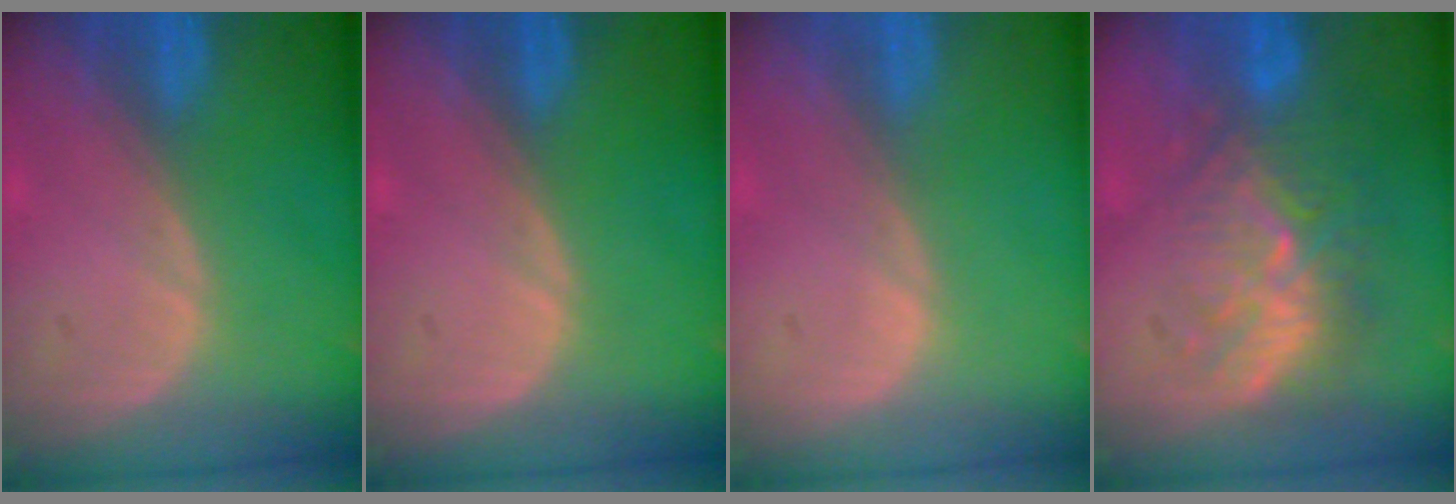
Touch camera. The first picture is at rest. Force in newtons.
{"total": 0.0}
{"total": 0.0}
{"total": 9.3, "press": 8.9, "slide": 2.6}